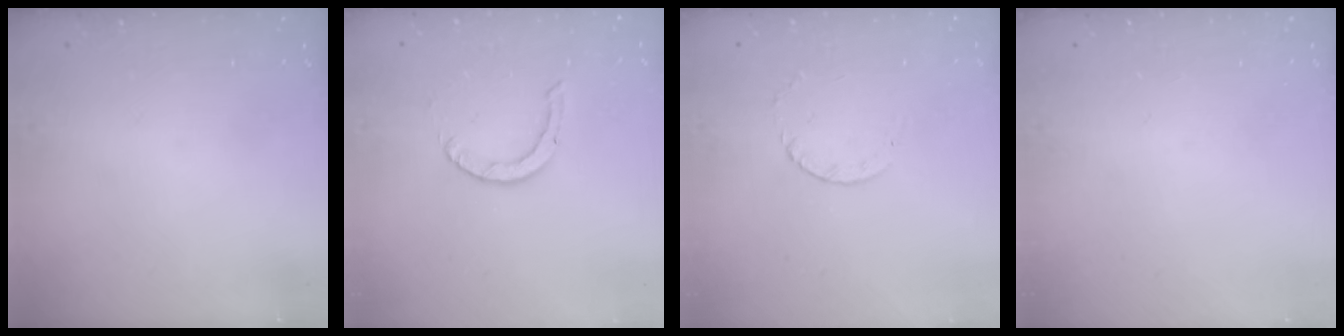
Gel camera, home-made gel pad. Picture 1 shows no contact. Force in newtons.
{"total": 0.9, "press": 0.9, "slide": 0.1}
{"total": 2.4, "press": 2.4, "slide": 0.3}
{"total": 0.0}